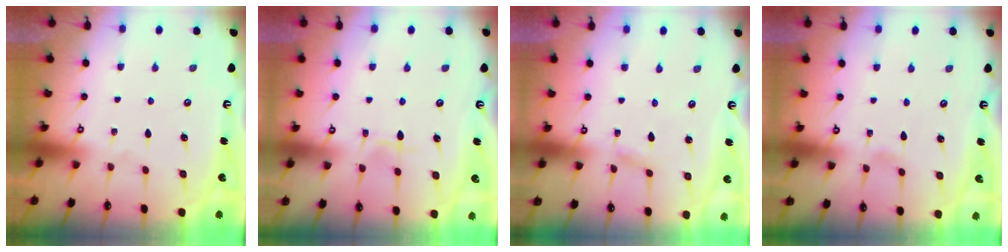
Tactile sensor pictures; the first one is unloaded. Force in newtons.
{"total": 5.2, "press": 5.1, "slide": 0.8}
{"total": 1.9, "press": 1.9, "slide": 0.1}
{"total": 2.5, "press": 2.5, "slide": 0.2}